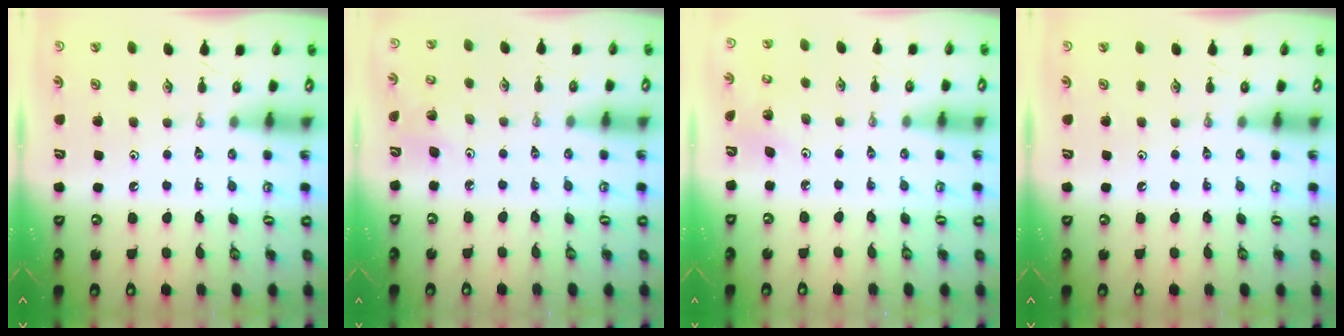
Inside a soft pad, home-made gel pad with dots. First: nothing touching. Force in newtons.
{"total": 2.8, "press": 2.8, "slide": 0.4}
{"total": 2.3, "press": 2.3, "slide": 0.2}
{"total": 0.0}